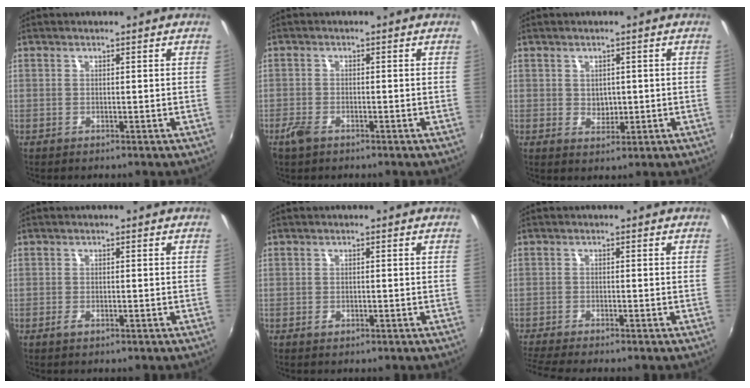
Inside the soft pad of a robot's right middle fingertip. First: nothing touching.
{"total": 3.1, "force": [-2.2, 1.4, 1.7], "torque": [-0.045, -0.006, -0.043]}
{"total": 2.7, "force": [0.1, 2.3, 1.5], "torque": [-0.020, 0.000, 0.004]}
{"total": 1.4, "force": [-0.8, 0.6, 1.0], "torque": [-0.020, -0.002, -0.015]}
{"total": 1.2, "force": [-0.6, 0.8, 0.6], "torque": [-0.010, -0.002, -0.010]}
{"total": 5.6, "force": [-4.8, 0.2, 2.8], "torque": [-0.072, -0.021, -0.082]}